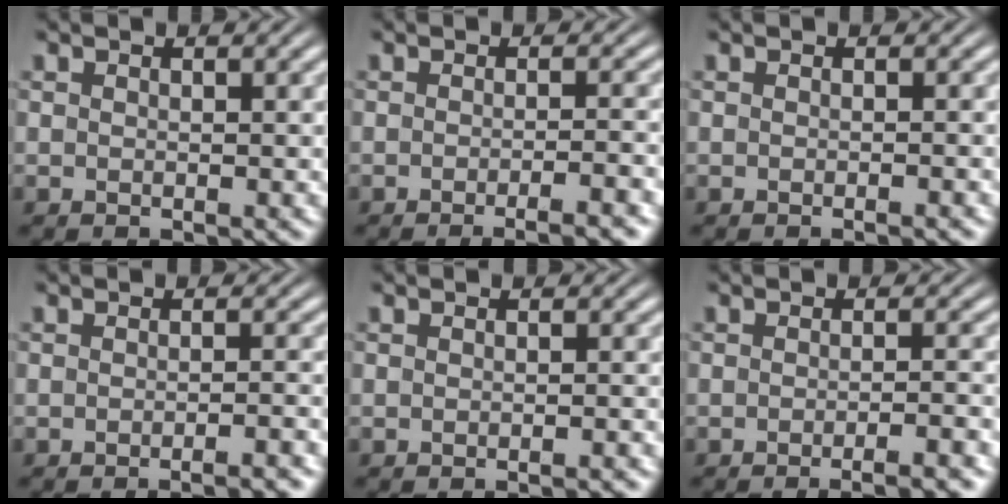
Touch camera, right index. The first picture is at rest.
{"total": 3.7, "force": [-3.2, 0.2, 1.9], "torque": [-0.014, 0.004, -0.055]}
{"total": 0.8, "force": [-0.7, -0.2, 0.3], "torque": [-0.002, 0.005, -0.014]}
{"total": 2.1, "force": [-1.9, -0.1, 0.9], "torque": [-0.007, 0.006, -0.036]}
{"total": 1.0, "force": [-0.9, -0.2, 0.3], "torque": [-0.003, 0.003, -0.017]}
{"total": 3.4, "force": [-3.0, 0.1, 1.6], "torque": [-0.012, 0.005, -0.052]}